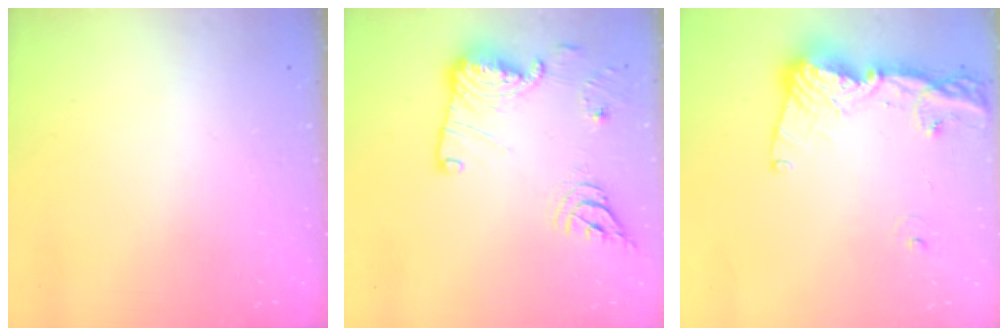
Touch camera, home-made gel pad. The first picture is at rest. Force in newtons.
{"total": 17.4, "press": 17.2, "slide": 2.7}
{"total": 15.2, "press": 15.1, "slide": 1.5}